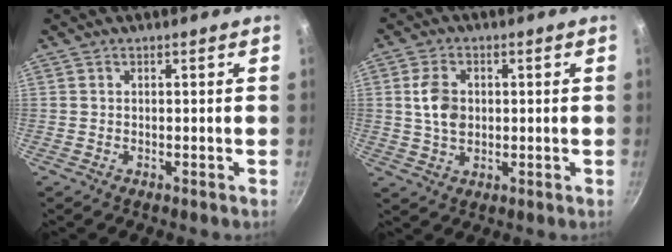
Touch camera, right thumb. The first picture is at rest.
{"total": 6.5, "force": [0.8, 4.5, 4.7], "torque": [-0.079, 0.003, 0.013]}